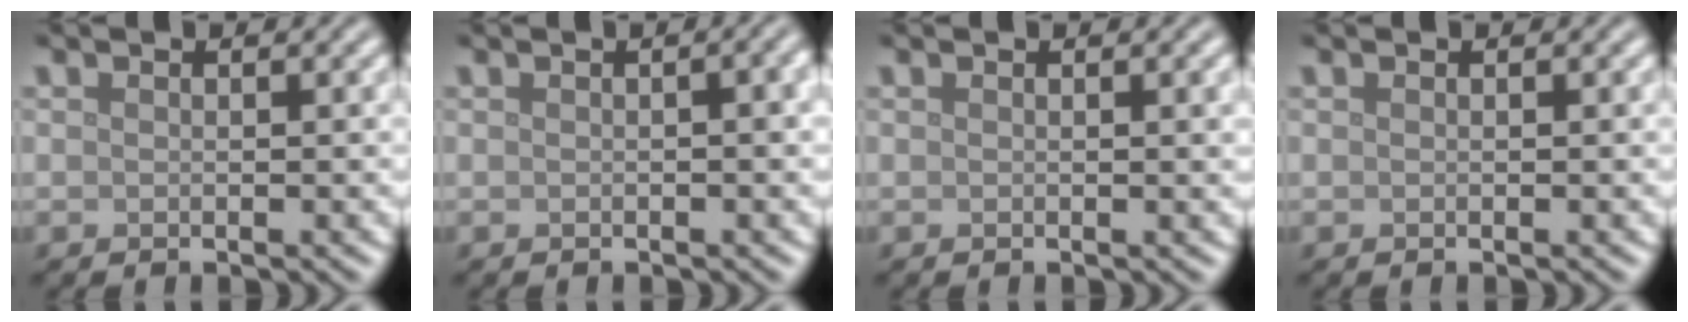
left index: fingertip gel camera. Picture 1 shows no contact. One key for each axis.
{"total": 2.4, "fx": 0.1, "fy": 0.7, "fz": 2.3, "tx": -0.023, "ty": 0.007, "tz": 0.004}
{"total": 1.0, "fx": 0.2, "fy": 0.2, "fz": 0.9, "tx": -0.009, "ty": 0.003, "tz": 0.002}
{"total": 0.0}